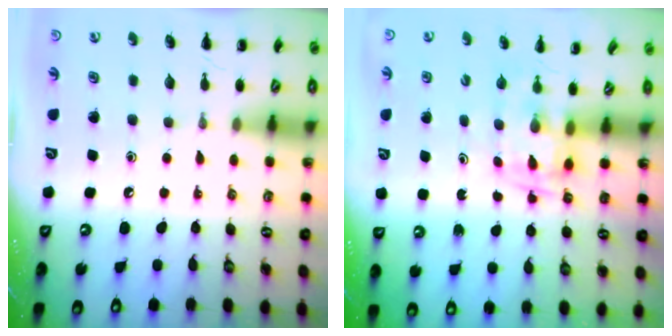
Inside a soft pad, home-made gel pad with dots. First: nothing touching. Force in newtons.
{"total": 2.8, "press": 2.5, "slide": 1.3}